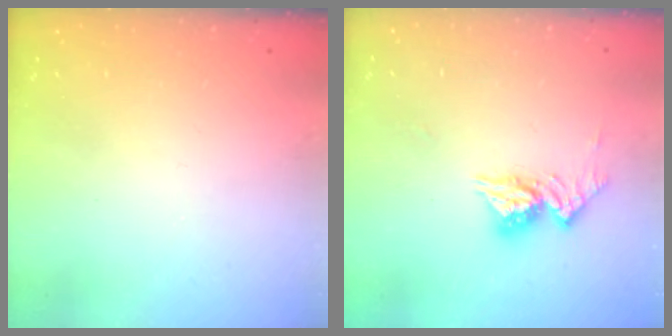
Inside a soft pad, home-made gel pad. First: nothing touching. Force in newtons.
{"total": 9.9, "press": 9.8, "slide": 0.9}